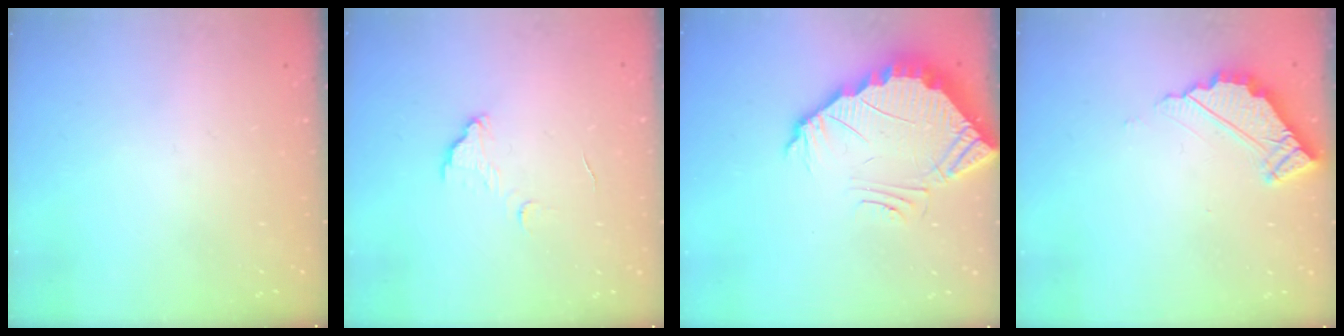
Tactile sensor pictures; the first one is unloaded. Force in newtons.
{"total": 5.9, "press": 5.9, "slide": 0.4}
{"total": 5.0, "press": 5.0, "slide": 0.3}
{"total": 5.1, "press": 5.1, "slide": 0.4}